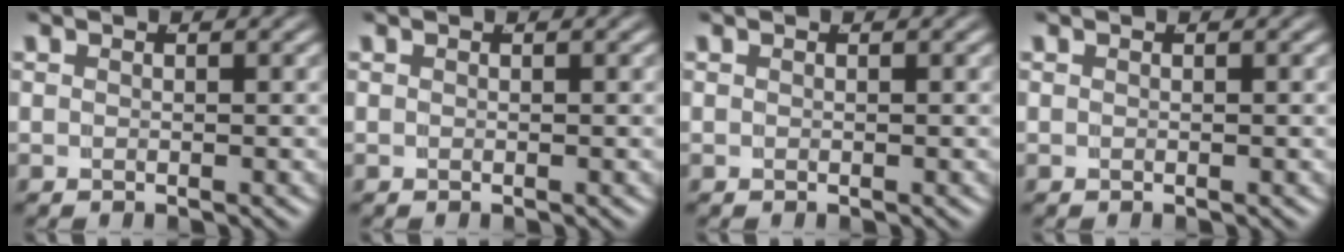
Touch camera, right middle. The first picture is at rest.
{"total": 0.0}
{"total": 0.0}
{"total": 0.0}